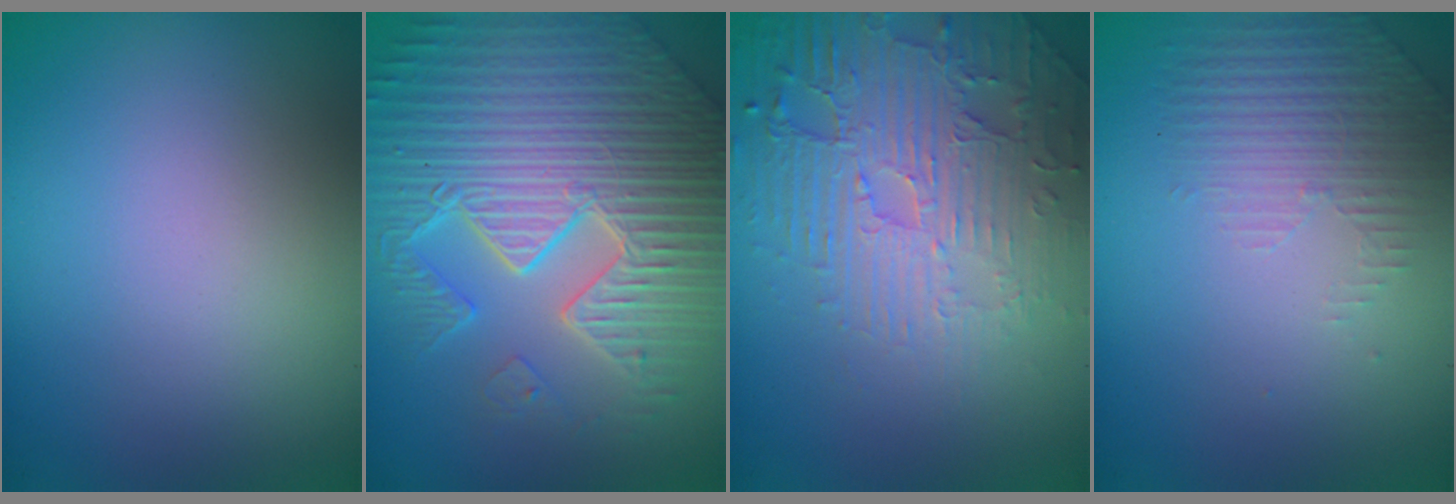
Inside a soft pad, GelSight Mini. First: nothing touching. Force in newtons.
{"total": 11.3, "press": 7.2, "slide": 8.7}
{"total": 4.3, "press": 4.1, "slide": 1.4}
{"total": 1.5, "press": 0.9, "slide": 1.2}